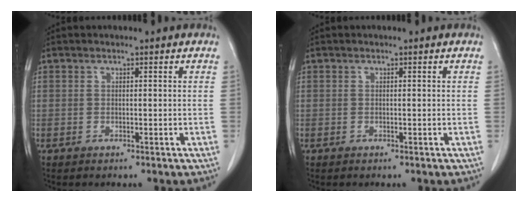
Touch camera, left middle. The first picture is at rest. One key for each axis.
{"total": 0.0}